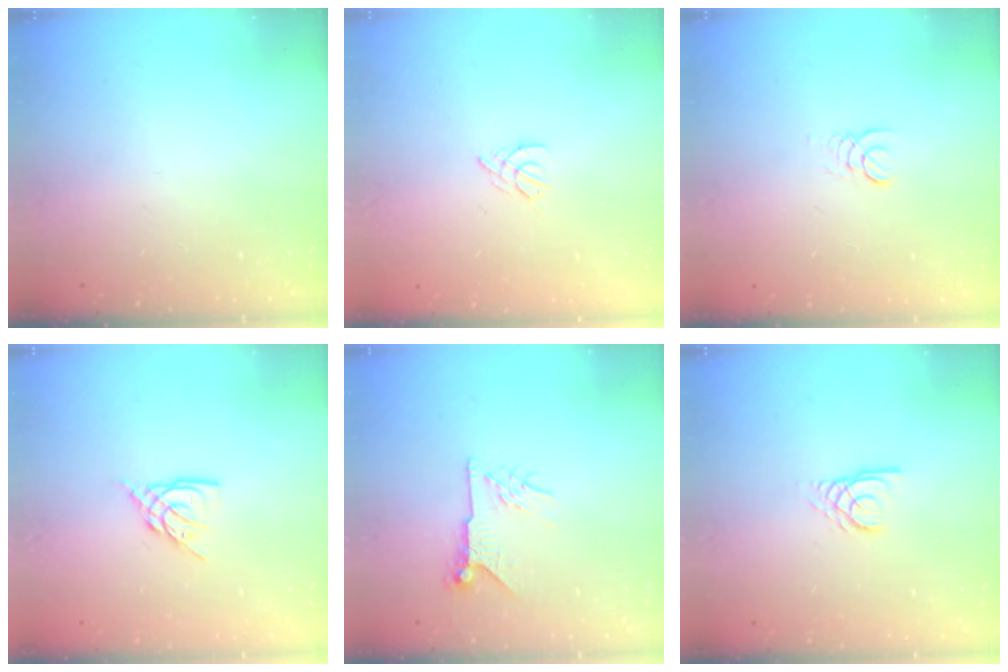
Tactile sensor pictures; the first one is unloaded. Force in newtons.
{"total": 2.5, "press": 2.4, "slide": 0.6}
{"total": 1.3, "press": 1.3, "slide": 0.1}
{"total": 8.0, "press": 7.9, "slide": 1.1}
{"total": 7.2, "press": 7.2, "slide": 0.2}
{"total": 2.8, "press": 2.8, "slide": 0.1}